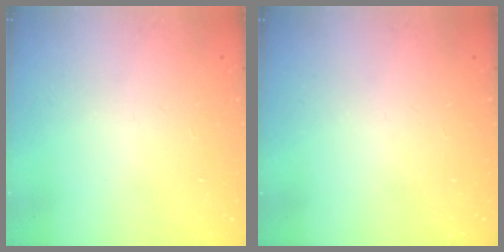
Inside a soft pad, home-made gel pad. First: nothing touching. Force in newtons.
{"total": 0.0}